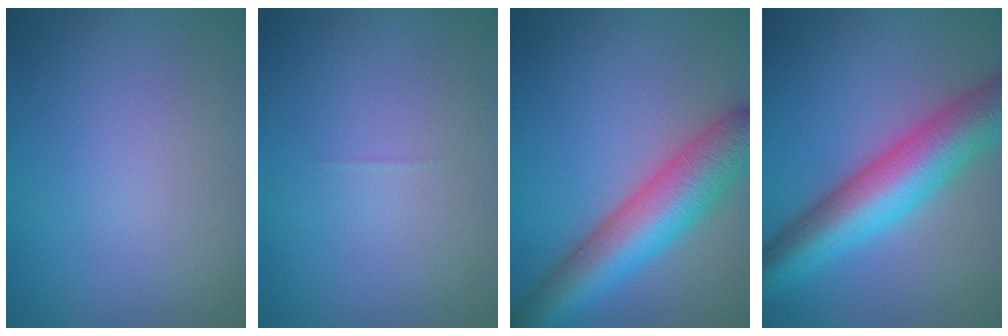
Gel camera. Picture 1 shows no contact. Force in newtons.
{"total": 0.0}
{"total": 9.3, "press": 9.3, "slide": 0.4}
{"total": 10.0, "press": 10.0, "slide": 0.3}